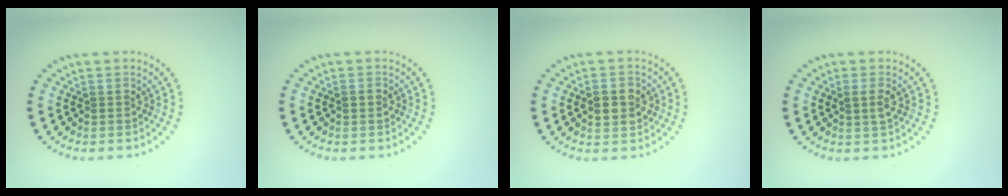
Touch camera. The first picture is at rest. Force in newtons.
{"total": 1.2, "press": 1.2, "slide": 0.2}
{"total": 2.7, "press": 2.7, "slide": 0.1}
{"total": 1.4, "press": 1.3, "slide": 0.4}